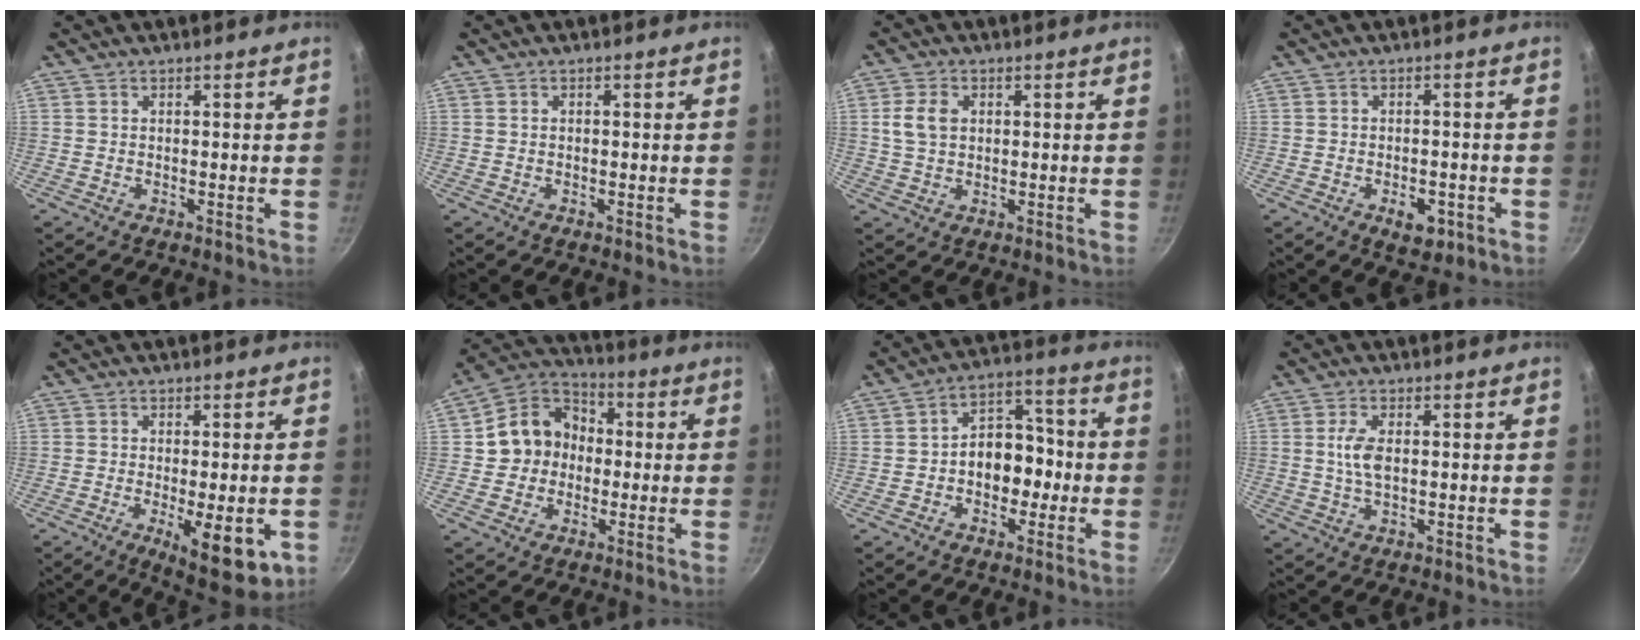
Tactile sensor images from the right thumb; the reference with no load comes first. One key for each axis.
{"total": 0.0}
{"total": 5.2, "fx": 1.1, "fy": 3.7, "fz": 3.5, "tx": -0.069, "ty": 0.002, "tz": 0.021}
{"total": 4.5, "fx": -2.0, "fy": 2.5, "fz": 3.2, "tx": -0.035, "ty": 0.005, "tz": -0.025}
{"total": 11.2, "fx": -3.6, "fy": 3.9, "fz": 9.9, "tx": -0.132, "ty": -0.014, "tz": -0.044}
{"total": 11.8, "fx": -0.4, "fy": 10.4, "fz": 5.6, "tx": -0.062, "ty": 0.033, "tz": -0.020}
{"total": 10.5, "fx": -1.5, "fy": 7.3, "fz": 7.3, "tx": -0.068, "ty": 0.041, "tz": -0.035}
{"total": 4.6, "fx": 0.5, "fy": 2.2, "fz": 4.0, "tx": -0.087, "ty": 0.000, "tz": 0.009}